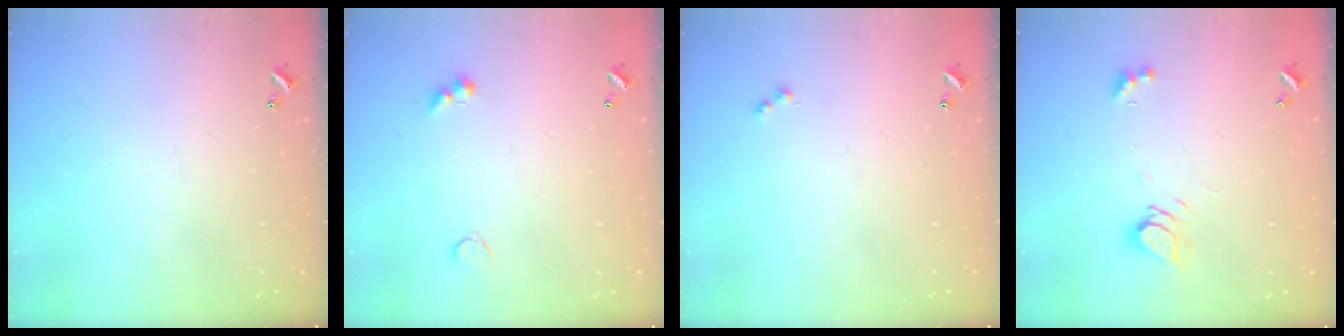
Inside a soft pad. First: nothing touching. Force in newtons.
{"total": 3.9, "press": 3.8, "slide": 0.6}
{"total": 0.0}
{"total": 7.7, "press": 7.6, "slide": 1.0}